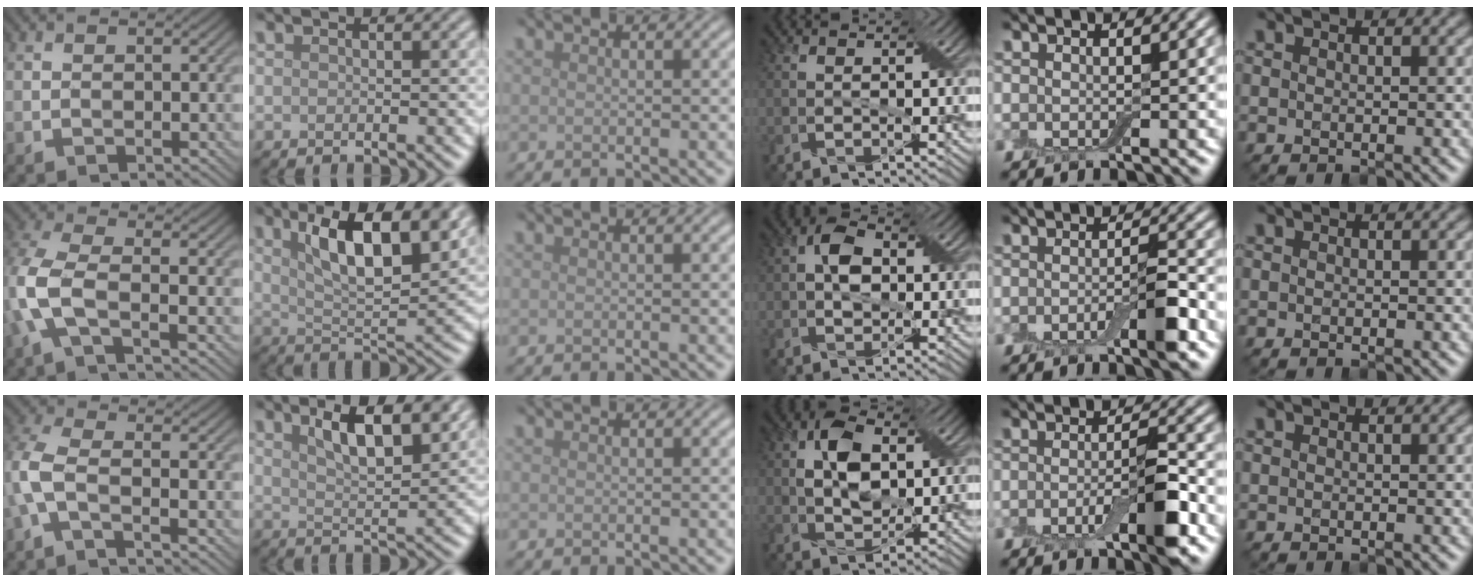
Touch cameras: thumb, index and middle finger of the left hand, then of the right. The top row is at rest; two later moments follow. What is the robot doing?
{"motion": "insert", "object": "box of matches"}